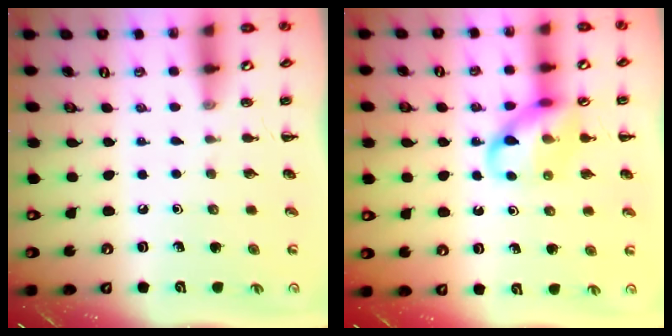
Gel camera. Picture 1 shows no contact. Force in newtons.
{"total": 11.9, "press": 11.7, "slide": 1.9}